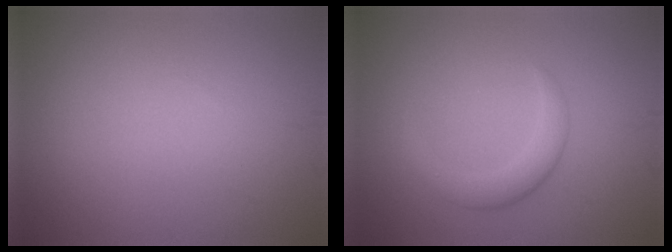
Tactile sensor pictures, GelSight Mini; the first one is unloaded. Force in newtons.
{"total": 2.6, "press": 2.6, "slide": 0.0}